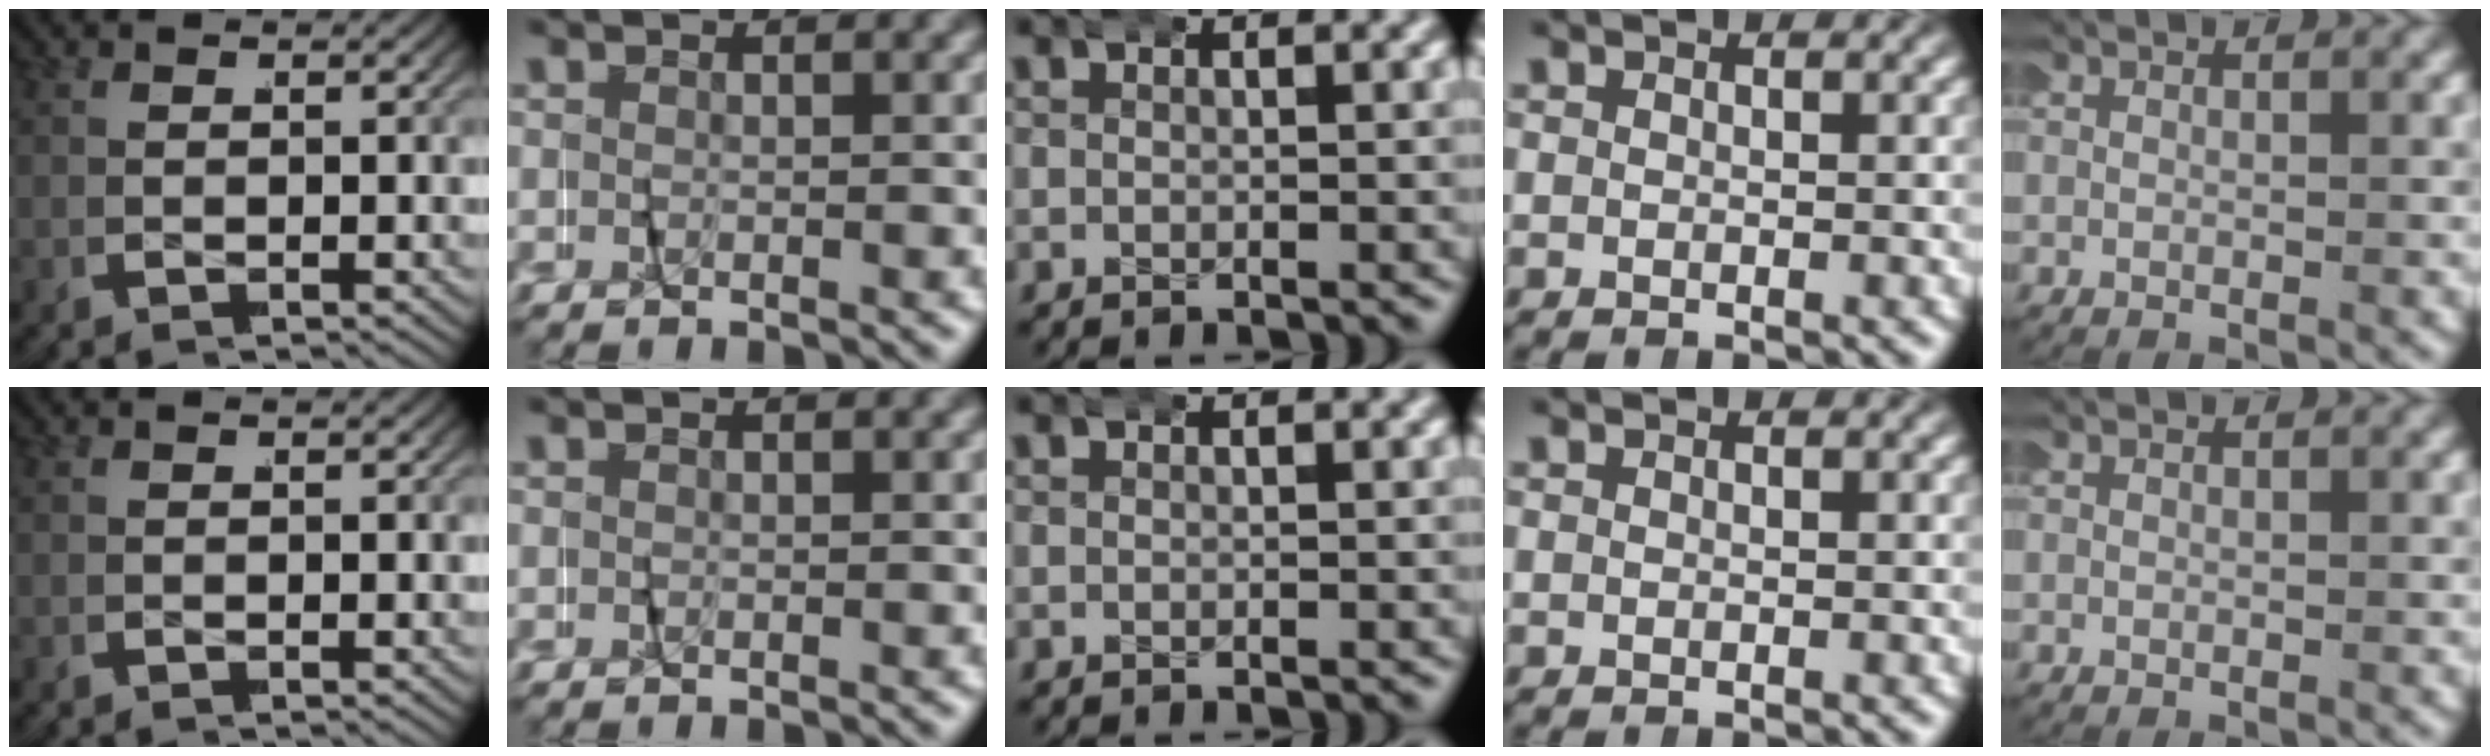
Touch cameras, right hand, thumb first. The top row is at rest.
{}